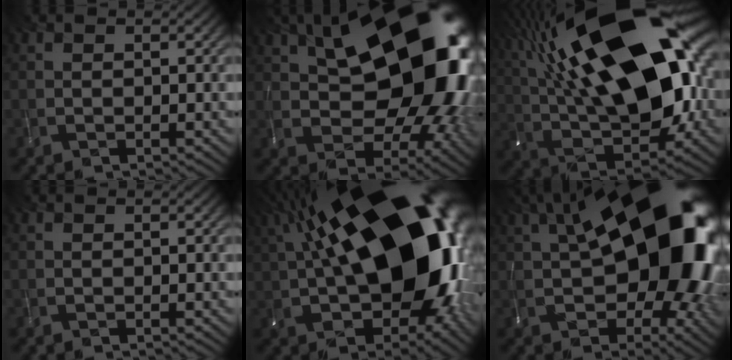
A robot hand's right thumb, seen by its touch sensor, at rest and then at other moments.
{"total": 21.2, "force": [6.1, 12.5, 16.0], "torque": [-0.243, 0.016, 0.117]}
{"total": 23.3, "force": [6.7, 10.4, 19.8], "torque": [-0.378, 0.070, 0.102]}
{"total": 0.0}
{"total": 23.6, "force": [3.1, 13.1, 19.3], "torque": [-0.323, -0.008, 0.053]}
{"total": 21.8, "force": [3.0, 11.9, 18.1], "torque": [-0.276, 0.003, 0.048]}